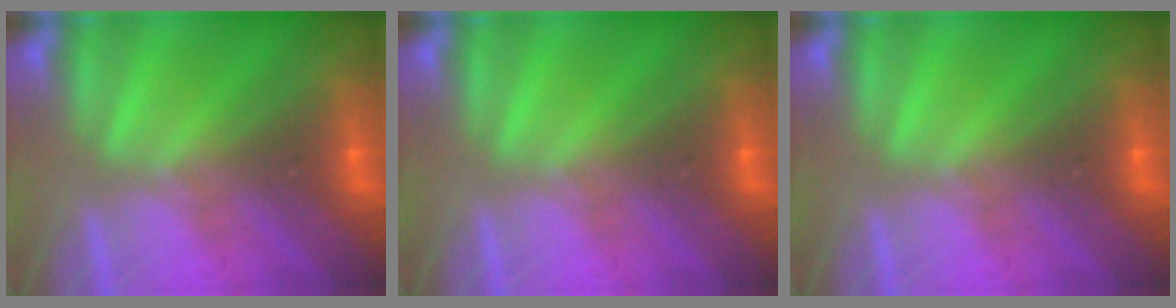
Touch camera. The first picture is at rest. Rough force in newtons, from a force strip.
{"total": 0.0}
{"total": 0.0}